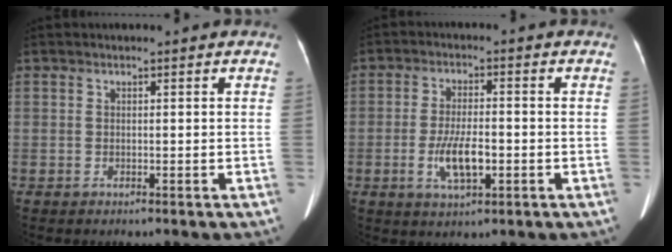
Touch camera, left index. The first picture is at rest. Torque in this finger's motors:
{"motor_torque": [0.87, 0.35, 0.37, 0.15]}